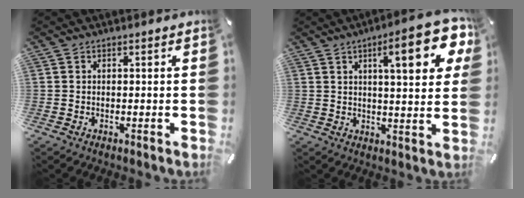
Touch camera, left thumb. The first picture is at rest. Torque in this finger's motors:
{"motor_torque": [2.44, 2.57, 1.26, -1.19, 0.38]}